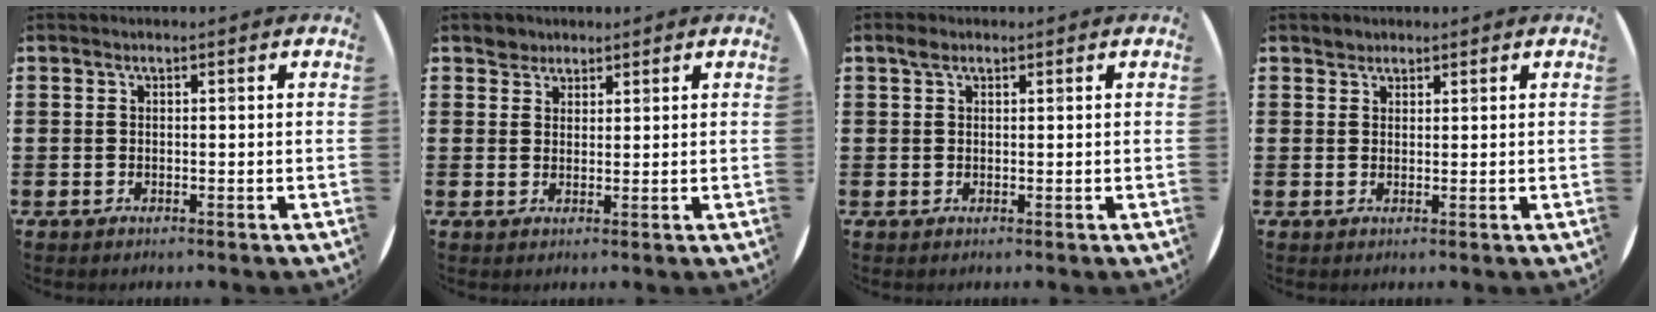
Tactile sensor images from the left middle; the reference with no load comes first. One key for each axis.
{"total": 2.3, "fx": 1.9, "fy": 1.2, "fz": -0.1, "tx": 0.006, "ty": 0.000, "tz": 0.037}
{"total": 1.4, "fx": 0.9, "fy": 0.8, "fz": 0.6, "tx": -0.006, "ty": 0.002, "tz": 0.015}
{"total": 1.4, "fx": 1.2, "fy": 0.6, "fz": -0.1, "tx": 0.007, "ty": -0.002, "tz": 0.023}